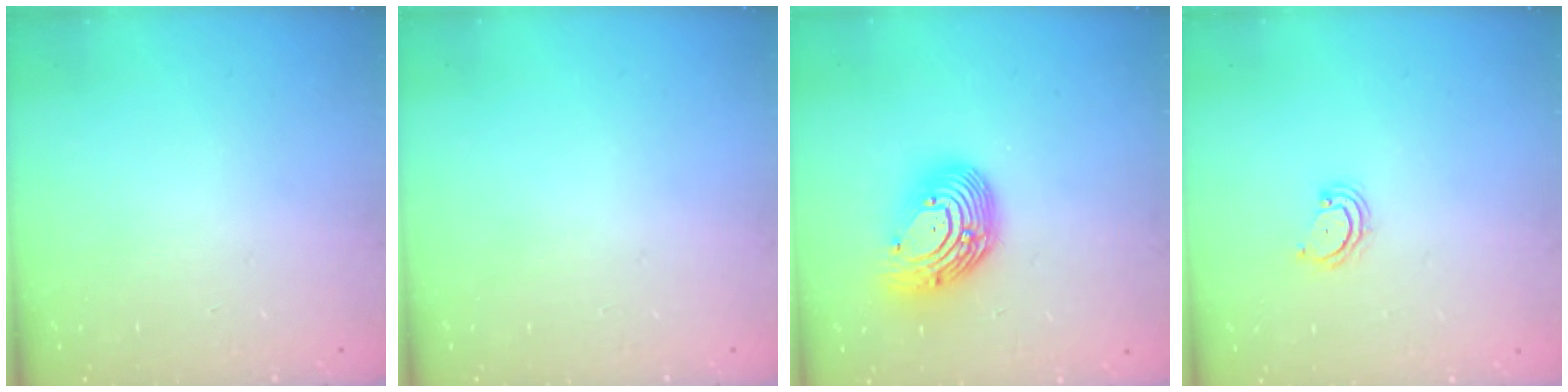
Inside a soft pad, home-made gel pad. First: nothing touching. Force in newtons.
{"total": 0.0}
{"total": 15.0, "press": 14.9, "slide": 1.5}
{"total": 3.6, "press": 3.6, "slide": 0.3}